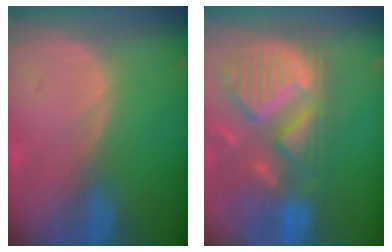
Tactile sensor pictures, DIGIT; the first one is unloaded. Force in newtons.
{"total": 13.9, "press": 11.8, "slide": 7.3}